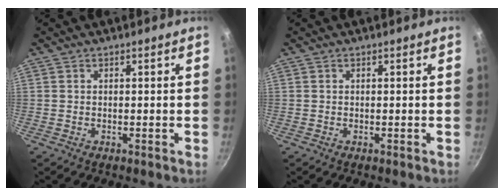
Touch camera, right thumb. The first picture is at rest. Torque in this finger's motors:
{"motor_torque": [0.00, 0.01, -0.22, 0.06, 0.01]}